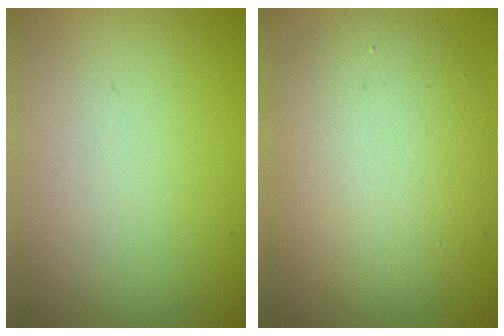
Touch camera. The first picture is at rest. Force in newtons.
{"total": 7.8, "press": 7.7, "slide": 0.9}